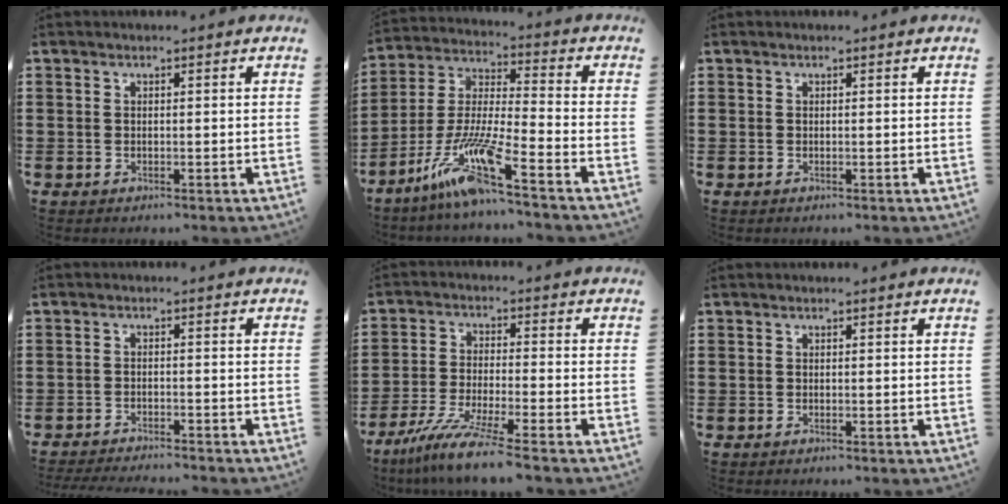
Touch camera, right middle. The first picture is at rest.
{"total": 11.8, "force": [-8.2, 0.3, 8.4], "torque": [-0.190, -0.017, -0.170]}
{"total": 0.0}
{"total": 2.5, "force": [-2.5, 0.0, 0.3], "torque": [-0.006, 0.001, -0.051]}
{"total": 7.9, "force": [-6.6, -0.5, 4.3], "torque": [-0.090, -0.016, -0.129]}
{"total": 0.0}